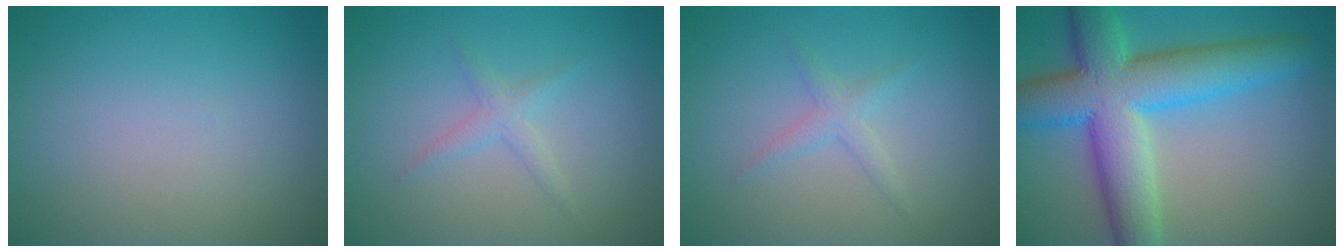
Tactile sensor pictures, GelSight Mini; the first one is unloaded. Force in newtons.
{"total": 1.4, "press": 1.4, "slide": 0.0}
{"total": 1.4, "press": 1.4, "slide": 0.0}
{"total": 10.8, "press": 10.8, "slide": 0.3}